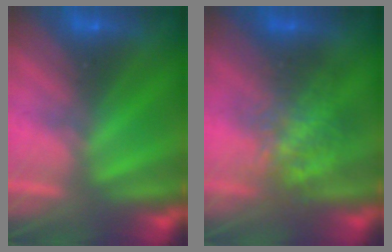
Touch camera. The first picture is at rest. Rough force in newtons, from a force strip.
{"total": 2.3}